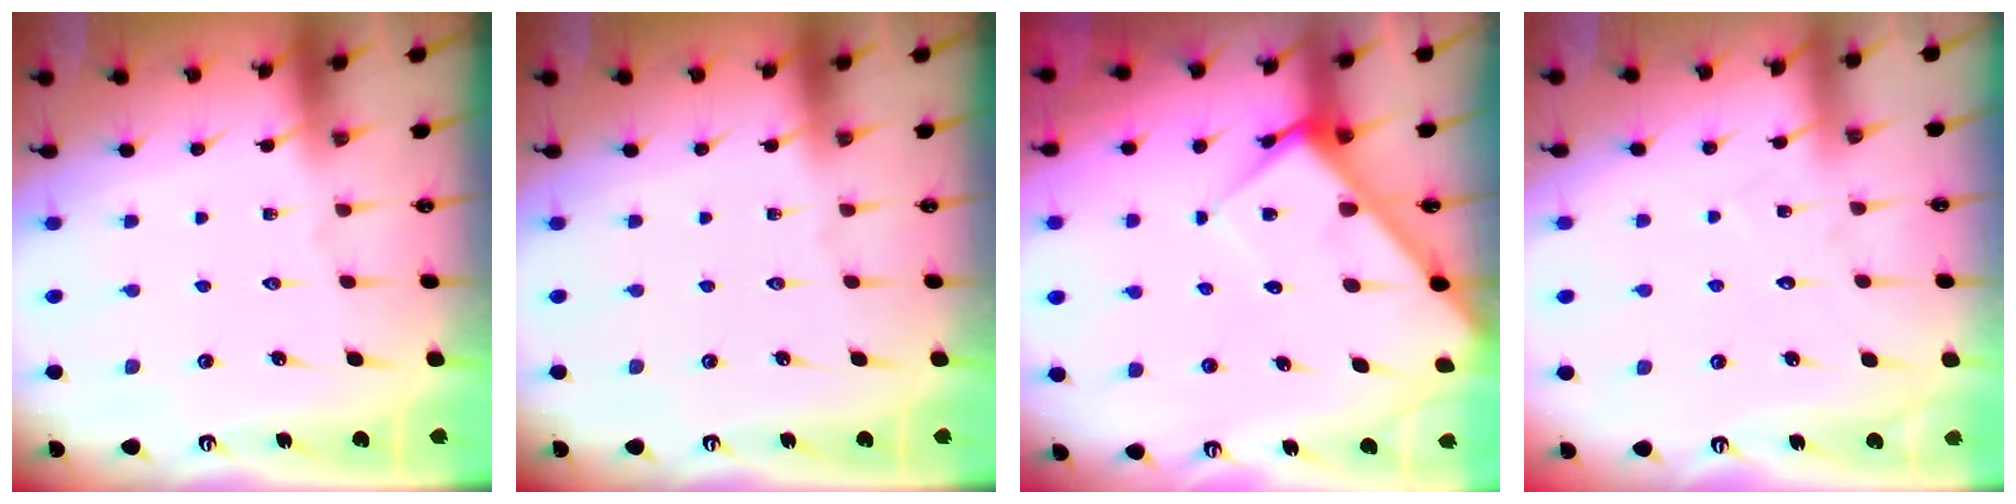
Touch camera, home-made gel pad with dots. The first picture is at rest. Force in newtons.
{"total": 0.0}
{"total": 6.4, "press": 6.4, "slide": 0.6}
{"total": 3.7, "press": 3.7, "slide": 0.4}